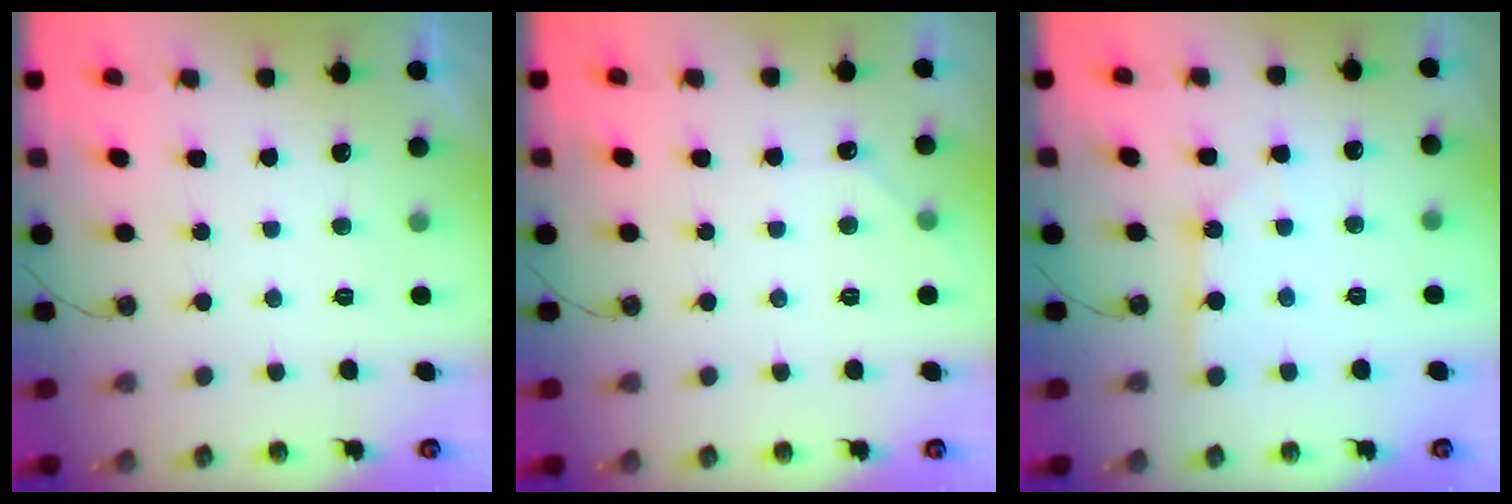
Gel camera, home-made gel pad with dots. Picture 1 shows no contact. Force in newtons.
{"total": 3.0, "press": 3.0, "slide": 0.4}
{"total": 3.4, "press": 3.3, "slide": 0.3}